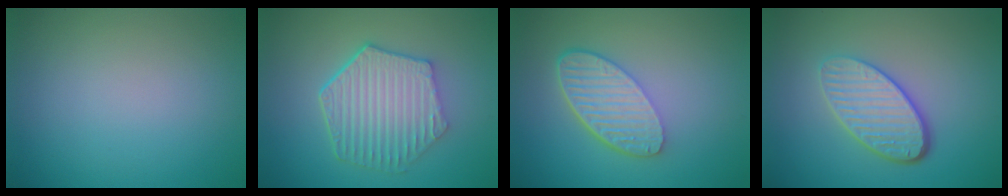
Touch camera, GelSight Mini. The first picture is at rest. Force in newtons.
{"total": 6.4, "press": 4.9, "slide": 4.1}
{"total": 5.5, "press": 4.0, "slide": 3.7}
{"total": 4.8, "press": 3.6, "slide": 3.3}